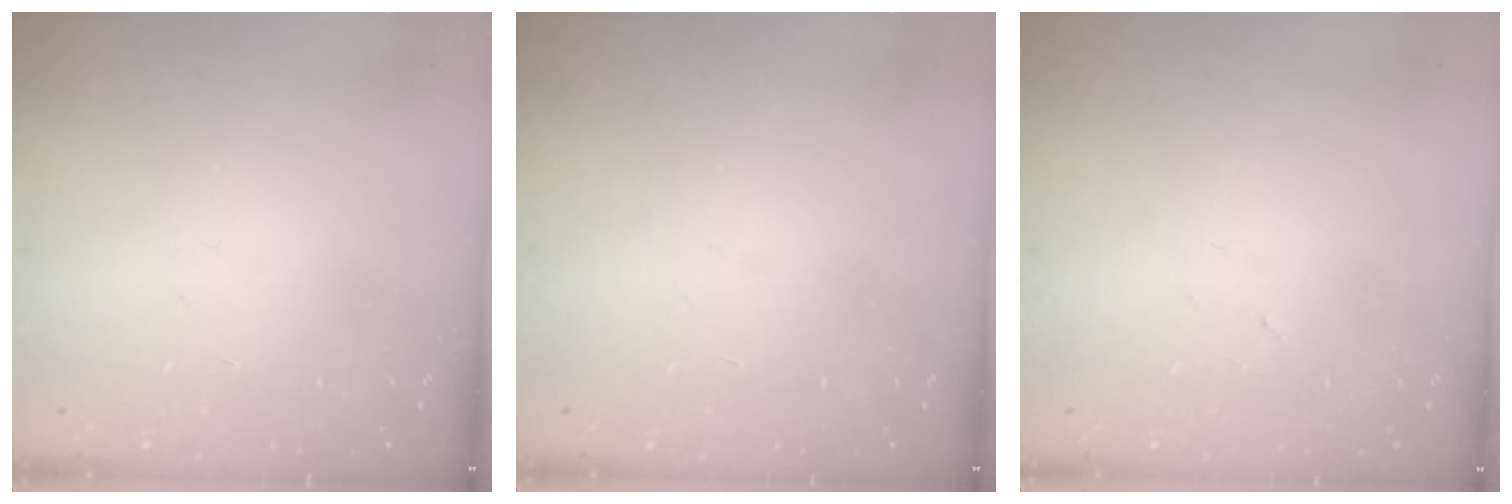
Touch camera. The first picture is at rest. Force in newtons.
{"total": 0.0}
{"total": 2.9, "press": 2.9, "slide": 0.7}